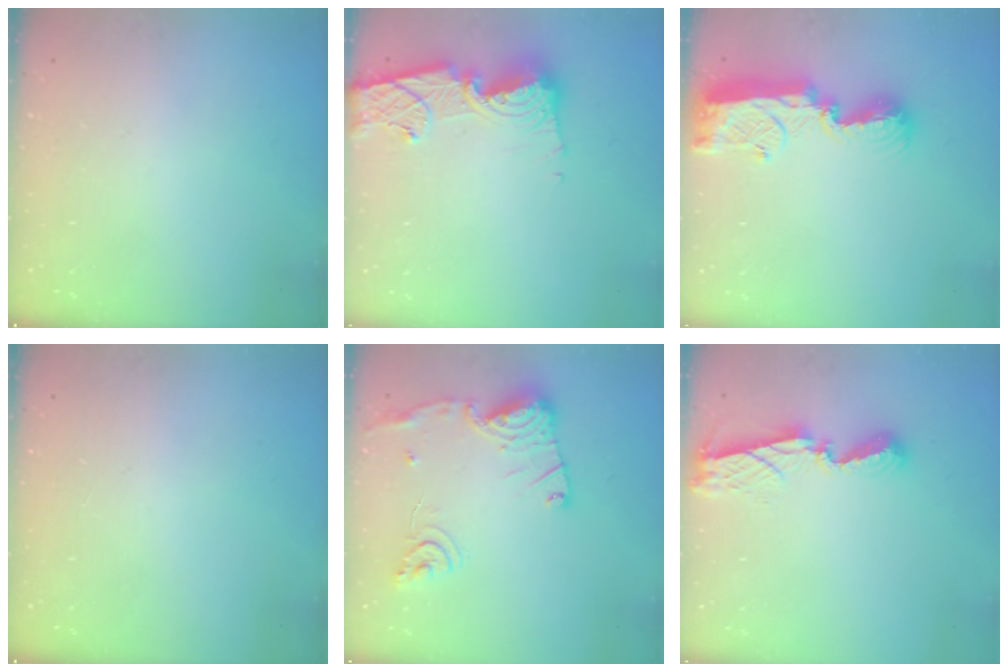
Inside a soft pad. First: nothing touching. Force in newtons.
{"total": 13.0, "press": 12.9, "slide": 1.3}
{"total": 13.5, "press": 13.5, "slide": 0.6}
{"total": 0.0}
{"total": 15.4, "press": 15.3, "slide": 1.5}
{"total": 7.5, "press": 7.5, "slide": 0.5}